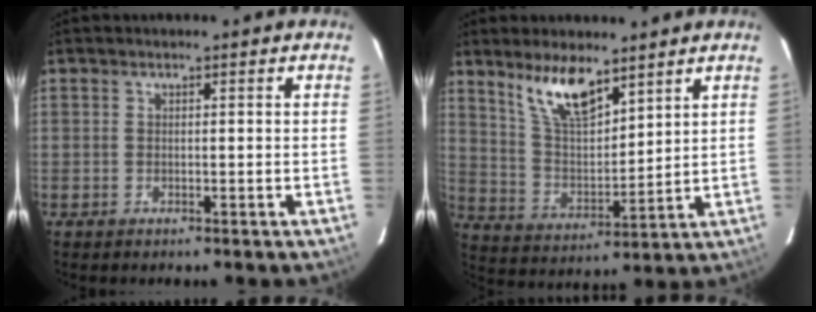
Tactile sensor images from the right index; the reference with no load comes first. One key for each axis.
{"total": 11.1, "fx": 7.7, "fy": 3.7, "fz": 7.0, "tx": -0.127, "ty": 0.002, "tz": 0.158}